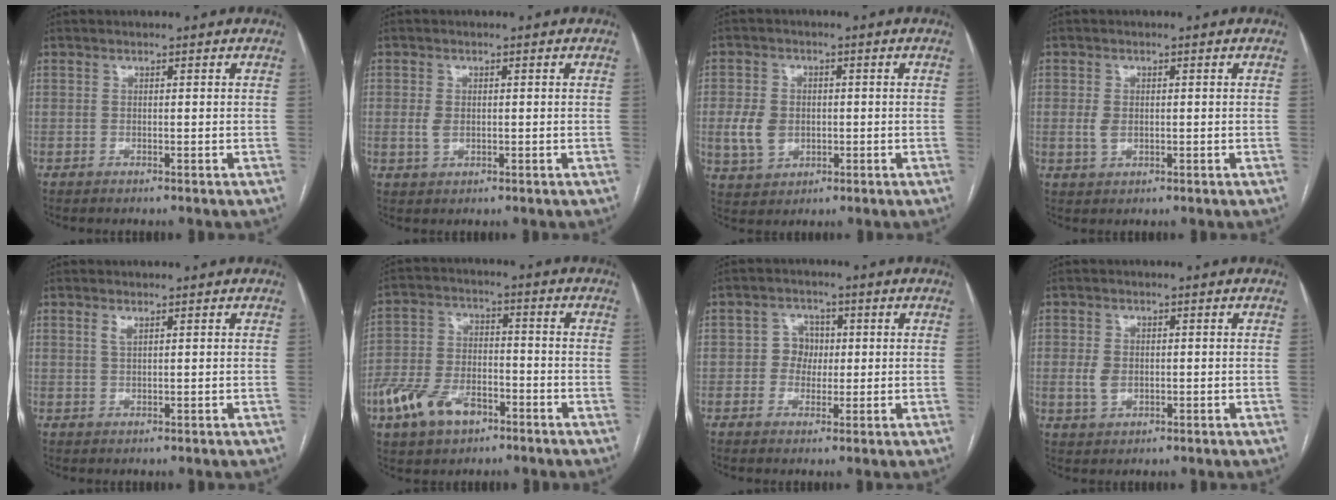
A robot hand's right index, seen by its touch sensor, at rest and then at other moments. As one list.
[{"total": 2.5, "force": [0.0, 1.7, 1.9], "torque": [-0.036, 0.001, 0.005]}, {"total": 6.8, "force": [-0.5, 5.5, 4.0], "torque": [-0.084, 0.010, 0.002]}, {"total": 2.8, "force": [0.0, 1.9, 2.0], "torque": [-0.040, 0.002, 0.006]}, {"total": 1.3, "force": [0.8, 0.4, 1.0], "torque": [-0.023, 0.001, 0.018]}, {"total": 11.1, "force": [-5.9, 6.2, 7.2], "torque": [-0.153, 0.010, -0.104]}, {"total": 4.2, "force": [0.2, 3.8, 1.6], "torque": [-0.022, 0.016, 0.003]}, {"total": 3.6, "force": [0.0, 2.6, 2.5], "torque": [-0.051, 0.004, 0.006]}]